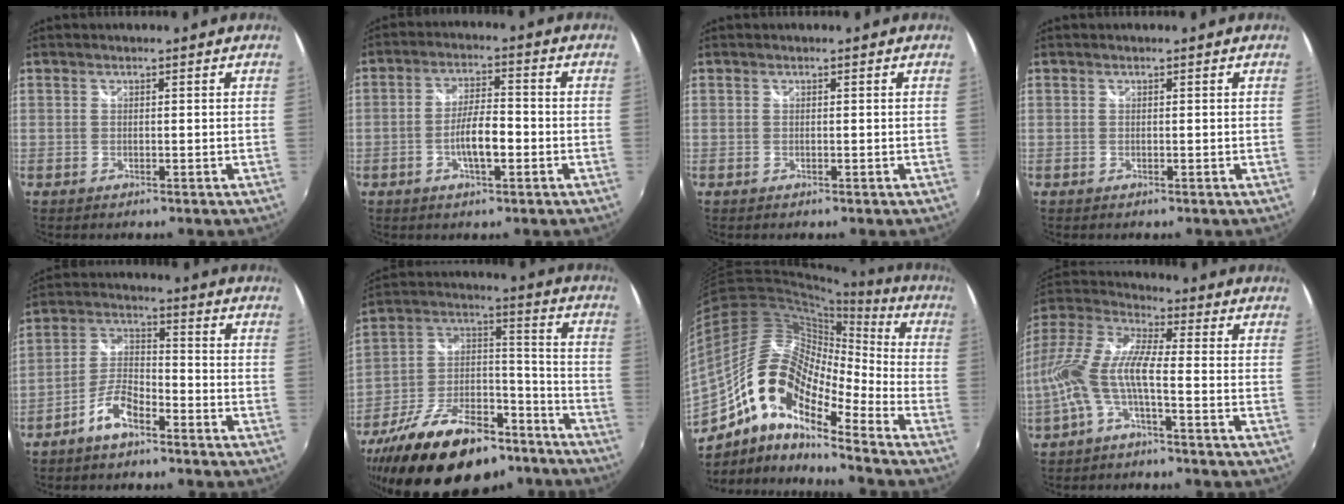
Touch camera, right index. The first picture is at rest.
{"total": 6.5, "force": [-2.2, 1.8, 5.9], "torque": [-0.110, 0.003, -0.035]}
{"total": 0.0}
{"total": 0.0}
{"total": 6.9, "force": [-4.9, 2.3, 4.3], "torque": [-0.100, 0.016, -0.093]}
{"total": 26.5, "force": [-18.0, 12.5, 15.0], "torque": [-0.284, 0.012, -0.272]}
{"total": 19.1, "force": [-9.7, 7.3, 14.8], "torque": [-0.253, -0.011, -0.197]}
{"total": 12.3, "force": [-3.2, 3.1, 11.5], "torque": [-0.233, 0.002, -0.066]}